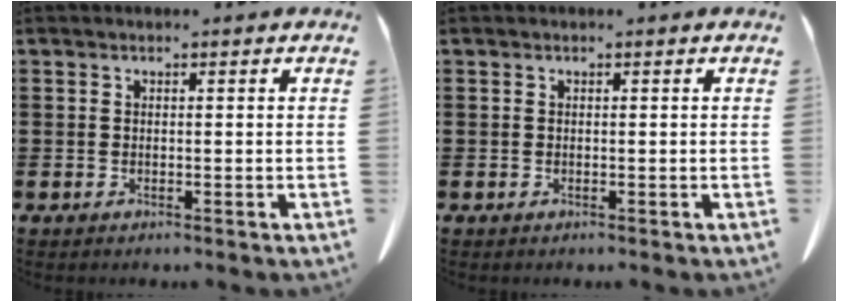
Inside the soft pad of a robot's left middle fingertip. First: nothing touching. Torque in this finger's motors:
{"motor_torque": [-0.39, -0.02, 0.03, -0.01]}